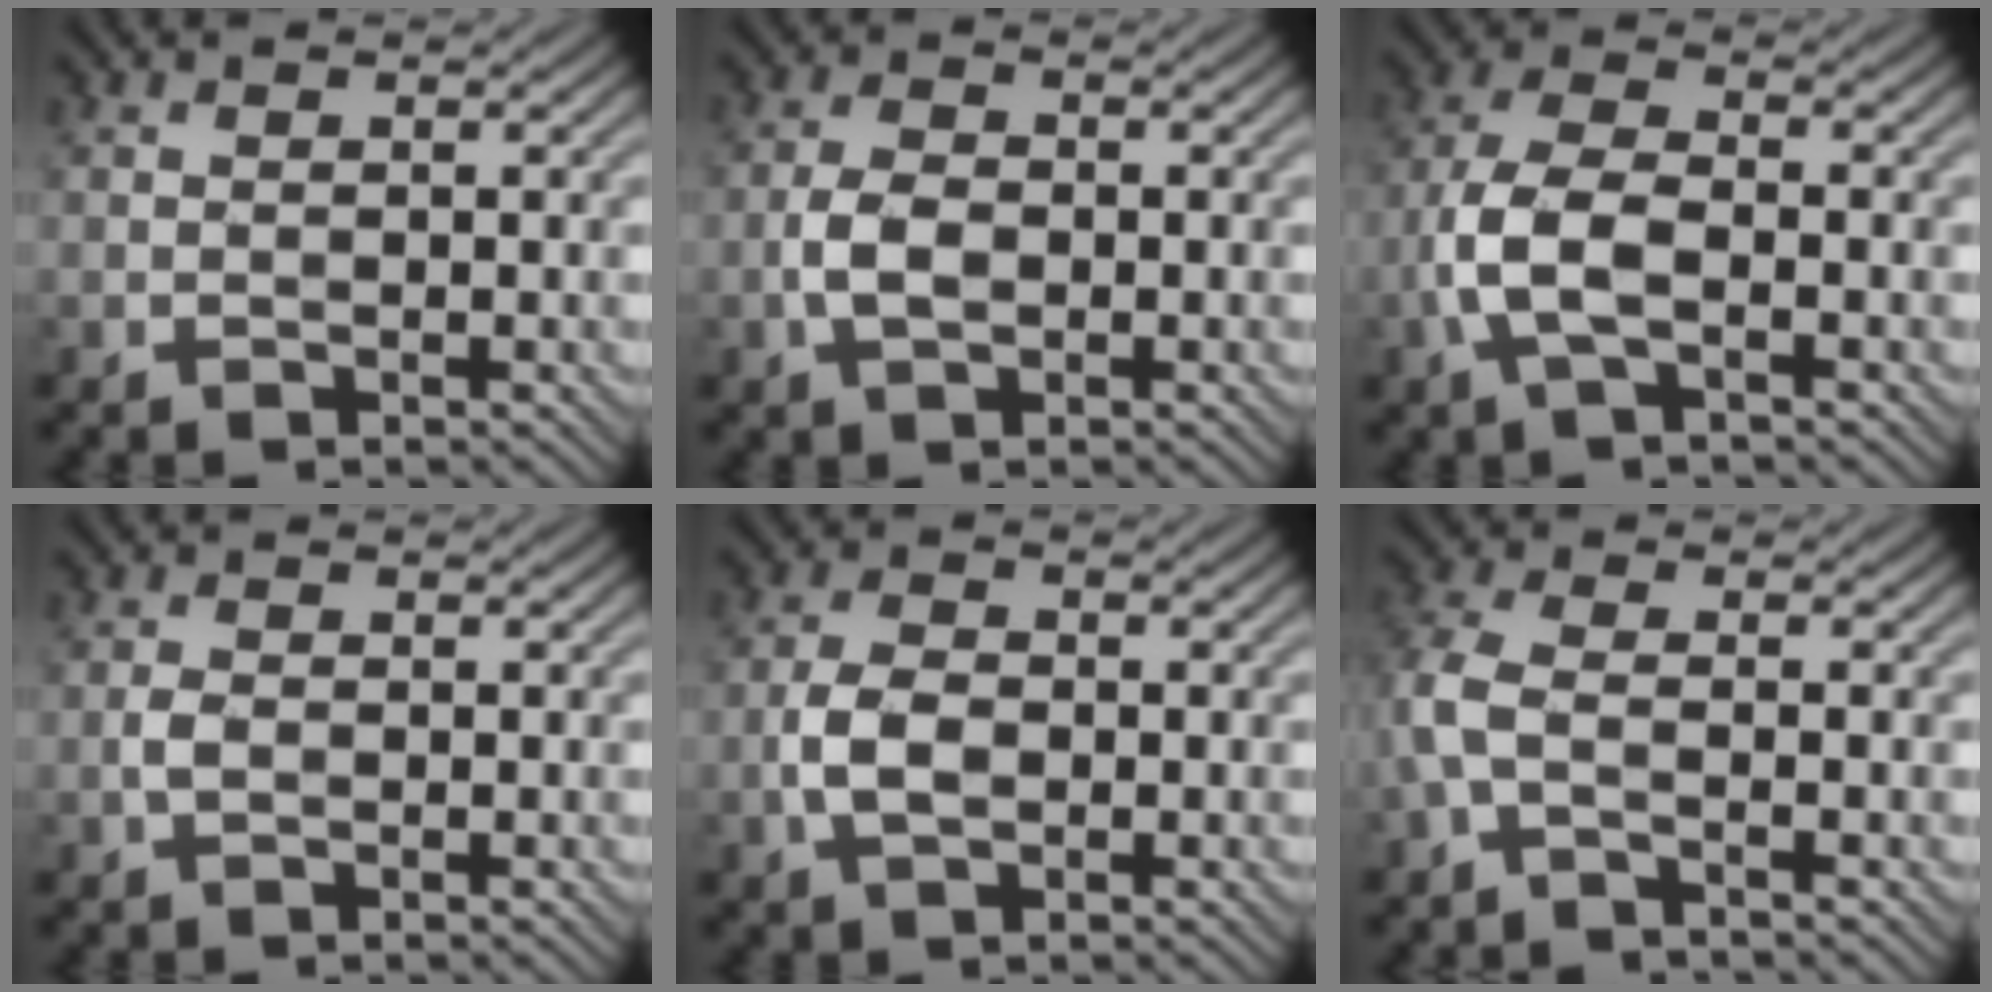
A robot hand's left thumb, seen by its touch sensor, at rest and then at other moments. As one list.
[{"total": 3.5, "force": [-0.9, 1.9, 2.8], "torque": [-0.062, 0.002, -0.020]}, {"total": 6.1, "force": [-2.1, 2.5, 5.2], "torque": [-0.124, 0.005, -0.049]}, {"total": 1.5, "force": [-0.4, 0.9, 1.1], "torque": [-0.029, 0.003, -0.011]}, {"total": 4.1, "force": [-1.0, 2.4, 3.2], "torque": [-0.075, 0.002, -0.023]}, {"total": 4.0, "force": [-1.5, 1.3, 3.5], "torque": [-0.094, 0.002, -0.045]}]